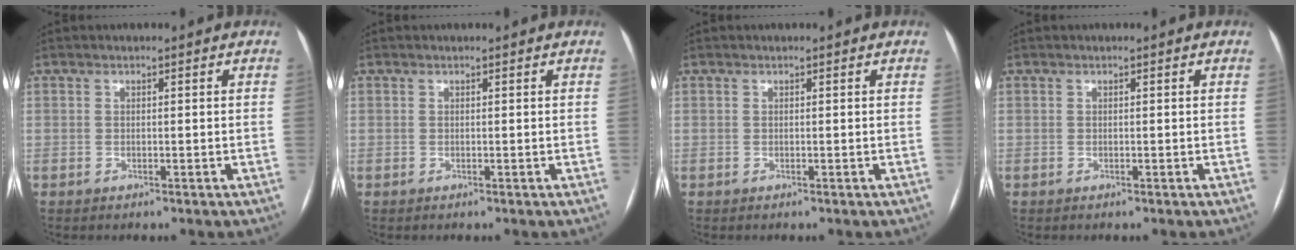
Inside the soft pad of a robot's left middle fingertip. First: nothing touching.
{"total": 0.0}
{"total": 0.0}
{"total": 0.0}